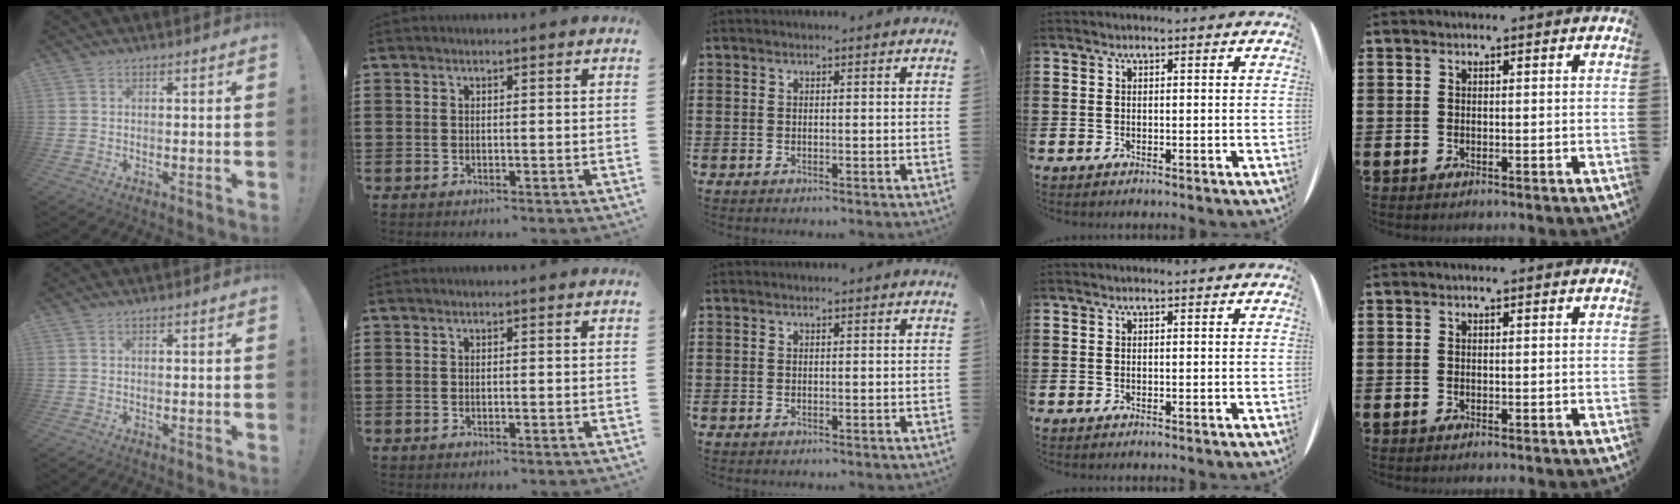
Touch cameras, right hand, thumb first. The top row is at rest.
{}